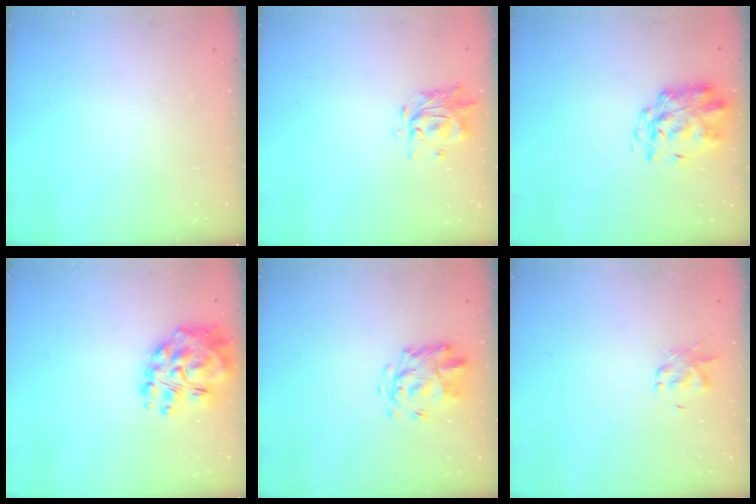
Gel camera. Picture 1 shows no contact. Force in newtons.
{"total": 1.5, "press": 1.5, "slide": 0.1}
{"total": 2.9, "press": 2.8, "slide": 0.7}
{"total": 14.5, "press": 13.8, "slide": 4.5}
{"total": 4.4, "press": 4.4, "slide": 0.6}
{"total": 1.0, "press": 0.9, "slide": 0.3}